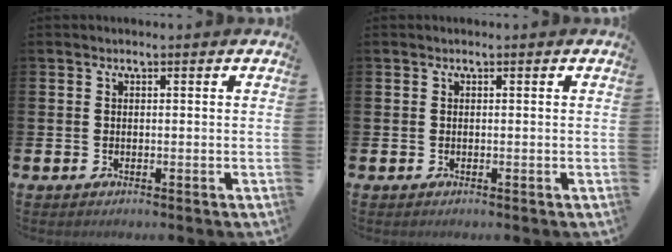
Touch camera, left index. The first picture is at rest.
{"total": 0.0}